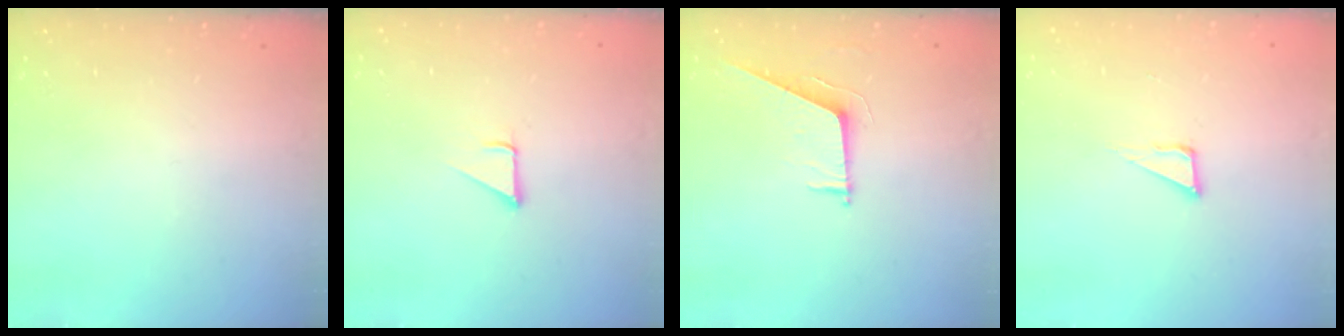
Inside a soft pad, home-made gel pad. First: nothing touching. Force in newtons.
{"total": 1.9, "press": 1.9, "slide": 0.1}
{"total": 6.5, "press": 6.5, "slide": 0.2}
{"total": 4.8, "press": 4.8, "slide": 0.4}